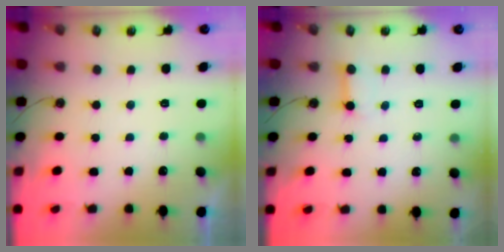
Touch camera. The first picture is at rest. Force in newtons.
{"total": 3.3, "press": 3.3, "slide": 0.4}